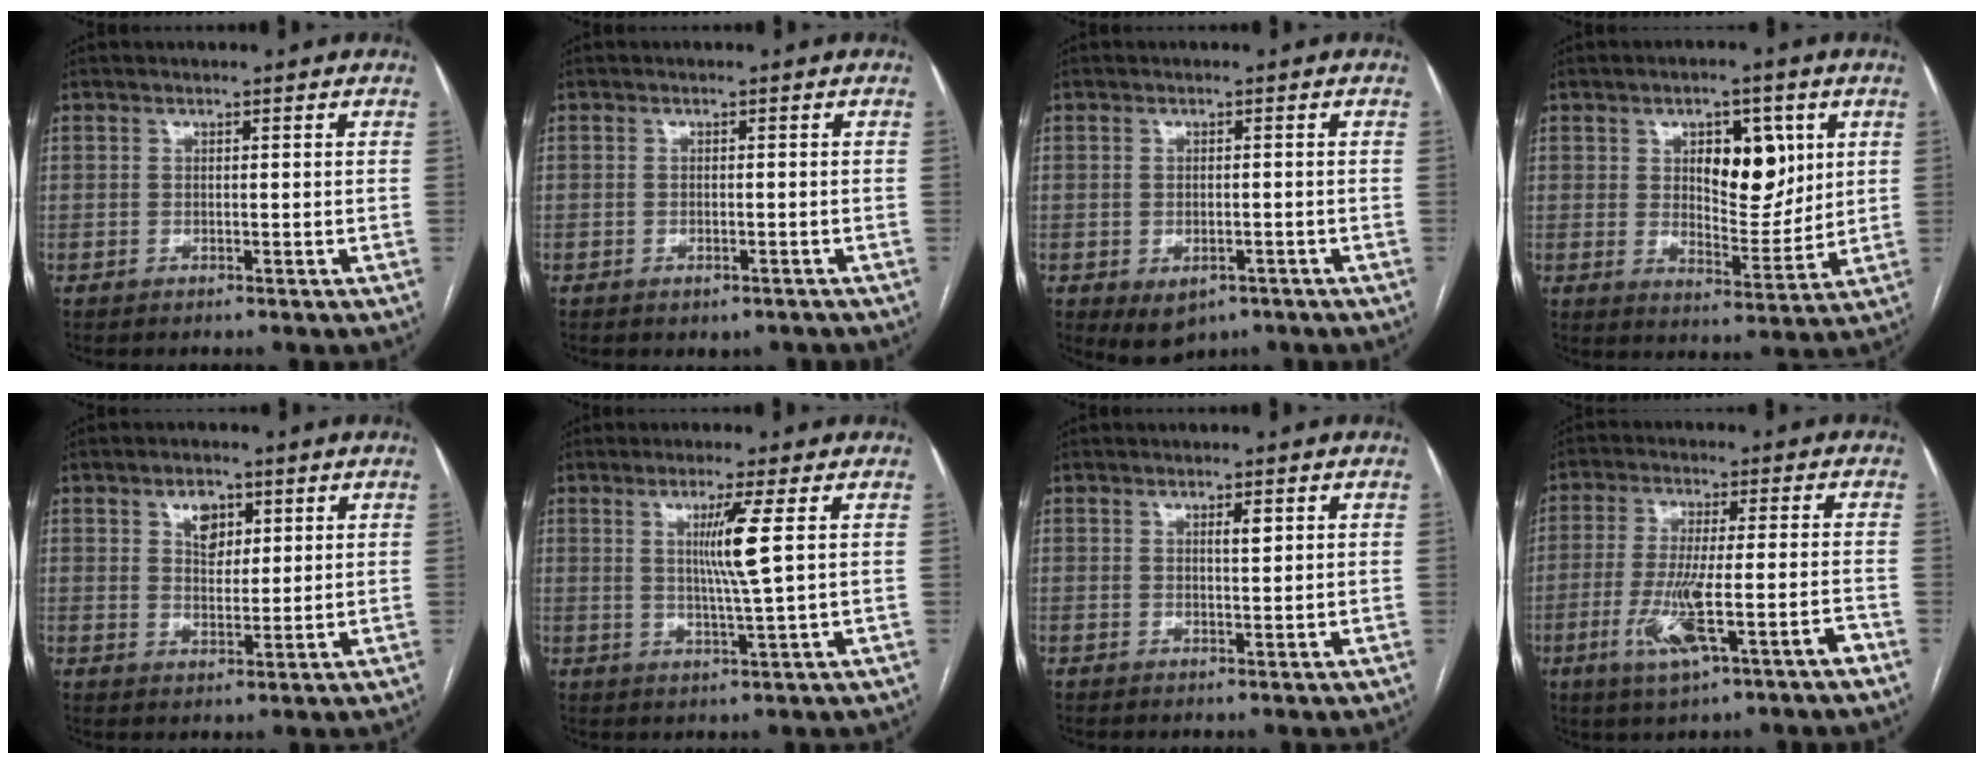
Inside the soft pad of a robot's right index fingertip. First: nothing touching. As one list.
[{"total": 1.8, "force": [-1.2, 1.1, 0.8], "torque": [-0.006, 0.001, -0.009]}, {"total": 4.0, "force": [-1.9, 2.8, 2.2], "torque": [-0.033, -0.005, -0.013]}, {"total": 9.8, "force": [3.4, 4.6, 8.0], "torque": [-0.111, 0.003, 0.057]}, {"total": 4.9, "force": [2.3, 3.0, 3.1], "torque": [-0.052, 0.004, 0.042]}, {"total": 5.9, "force": [1.7, -1.3, 5.5], "torque": [-0.103, -0.011, 0.032]}, {"total": 1.7, "force": [0.9, 0.4, 1.4], "torque": [-0.023, -0.003, 0.013]}, {"total": 10.1, "force": [-4.5, 1.0, 8.9], "torque": [-0.168, -0.008, -0.073]}]